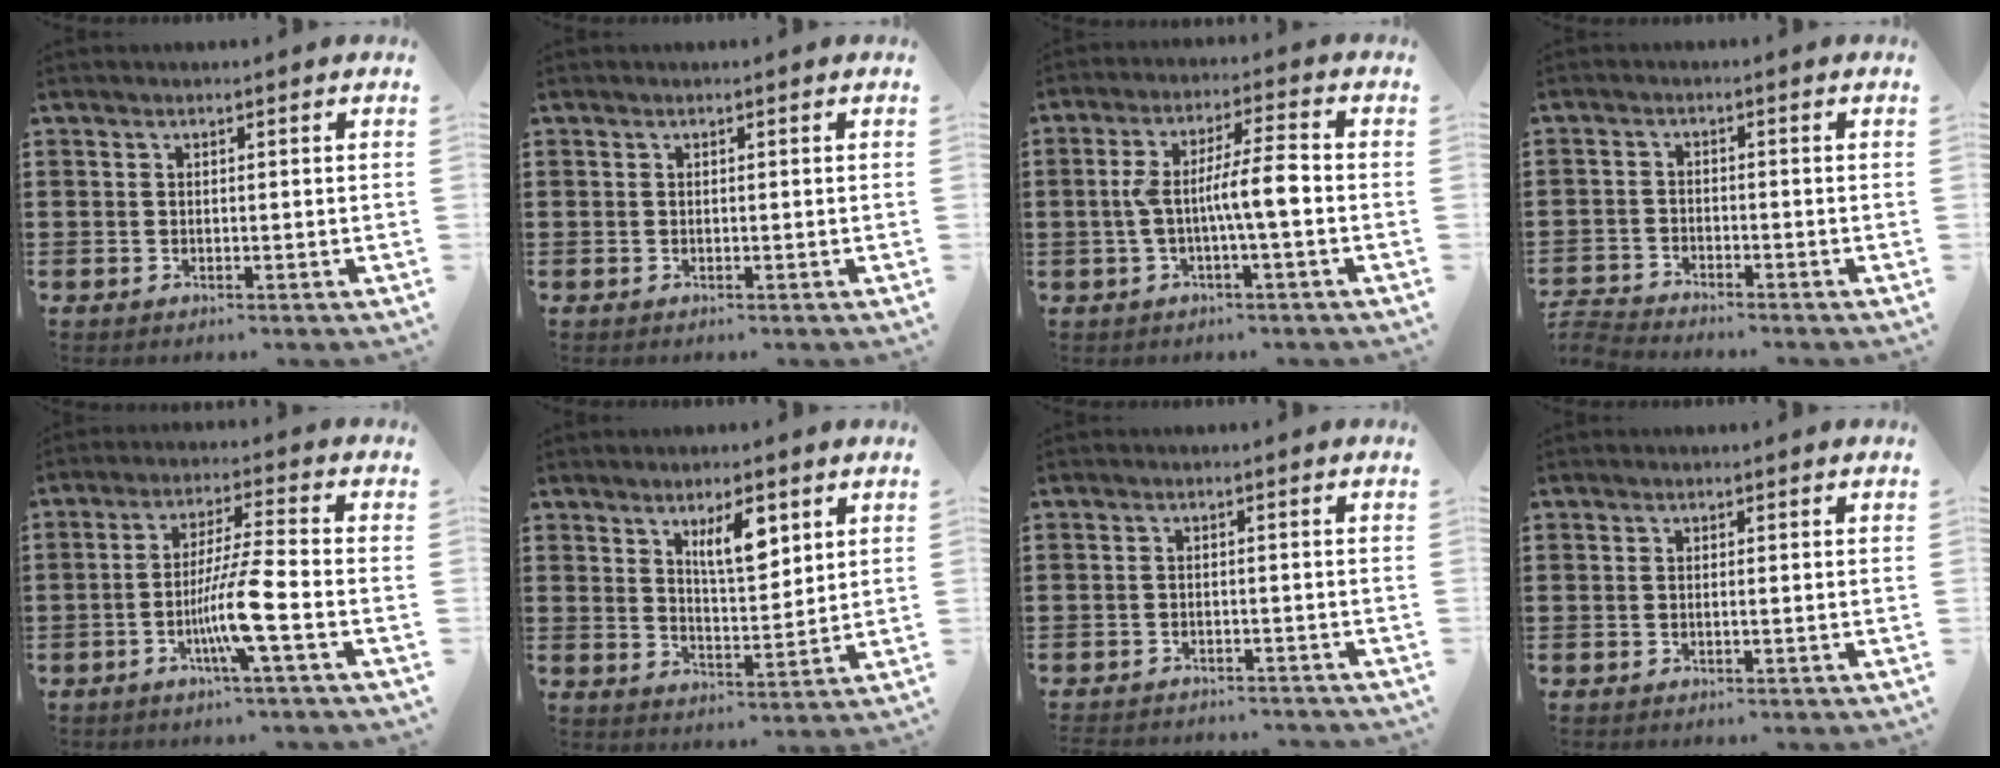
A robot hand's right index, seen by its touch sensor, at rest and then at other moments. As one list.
[{"total": 0.0}, {"total": 7.2, "force": [-1.1, 1.1, 7.1], "torque": [-0.135, 0.003, -0.026]}, {"total": 2.9, "force": [-2.9, 0.1, -0.1], "torque": [-0.010, -0.002, -0.066]}, {"total": 8.2, "force": [-3.3, -0.2, 7.5], "torque": [-0.146, -0.010, -0.064]}, {"total": 6.1, "force": [3.2, 2.2, 4.8], "torque": [-0.086, 0.000, 0.052]}, {"total": 1.8, "force": [-1.8, 0.1, 0.0], "torque": [-0.006, 0.001, -0.039]}, {"total": 0.0}]